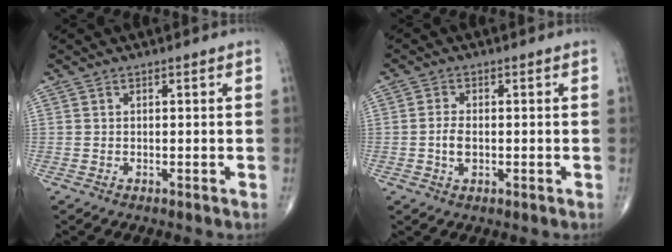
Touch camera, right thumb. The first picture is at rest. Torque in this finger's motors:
{"motor_torque": [-0.24, 0.22, 0.33, 0.30, 0.13]}